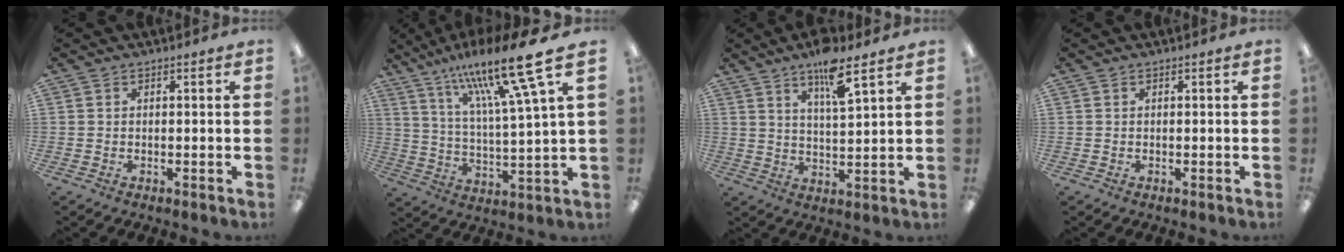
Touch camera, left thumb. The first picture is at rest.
{"total": 20.4, "force": [13.4, 2.6, 15.2], "torque": [-0.260, -0.078, 0.206]}
{"total": 9.4, "force": [6.4, 1.8, 6.6], "torque": [-0.104, -0.034, 0.104]}
{"total": 0.0}